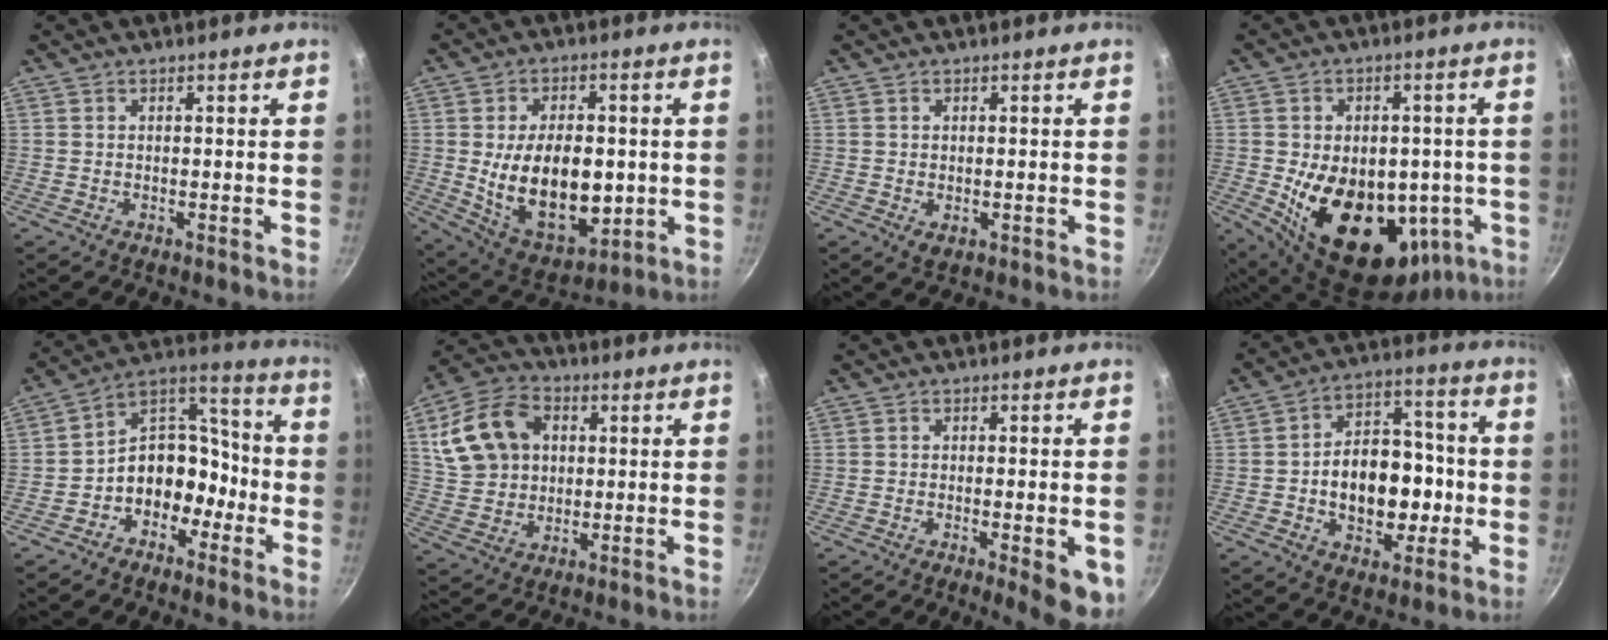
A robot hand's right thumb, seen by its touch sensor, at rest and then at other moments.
{"total": 18.7, "force": [-0.9, 11.4, 14.9], "torque": [-0.213, -0.017, 0.004]}
{"total": 1.8, "force": [-0.2, 1.2, 1.2], "torque": [-0.019, -0.004, 0.000]}
{"total": 23.7, "force": [-4.6, 15.8, 17.2], "torque": [-0.242, 0.004, -0.042]}
{"total": 12.5, "force": [-4.8, 9.5, 6.6], "torque": [-0.044, 0.082, -0.092]}
{"total": 15.2, "force": [3.8, 11.5, 9.1], "torque": [-0.156, 0.014, 0.069]}
{"total": 8.0, "force": [-2.5, 2.1, 7.3], "torque": [-0.081, 0.000, -0.028]}
{"total": 15.8, "force": [-2.5, 11.1, 11.0], "torque": [-0.120, 0.036, -0.038]}